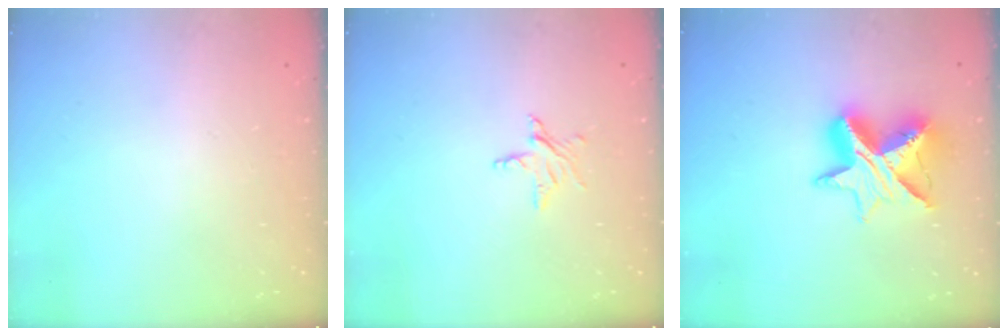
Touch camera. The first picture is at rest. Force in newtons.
{"total": 3.6, "press": 3.6, "slide": 0.3}
{"total": 12.6, "press": 12.6, "slide": 1.0}